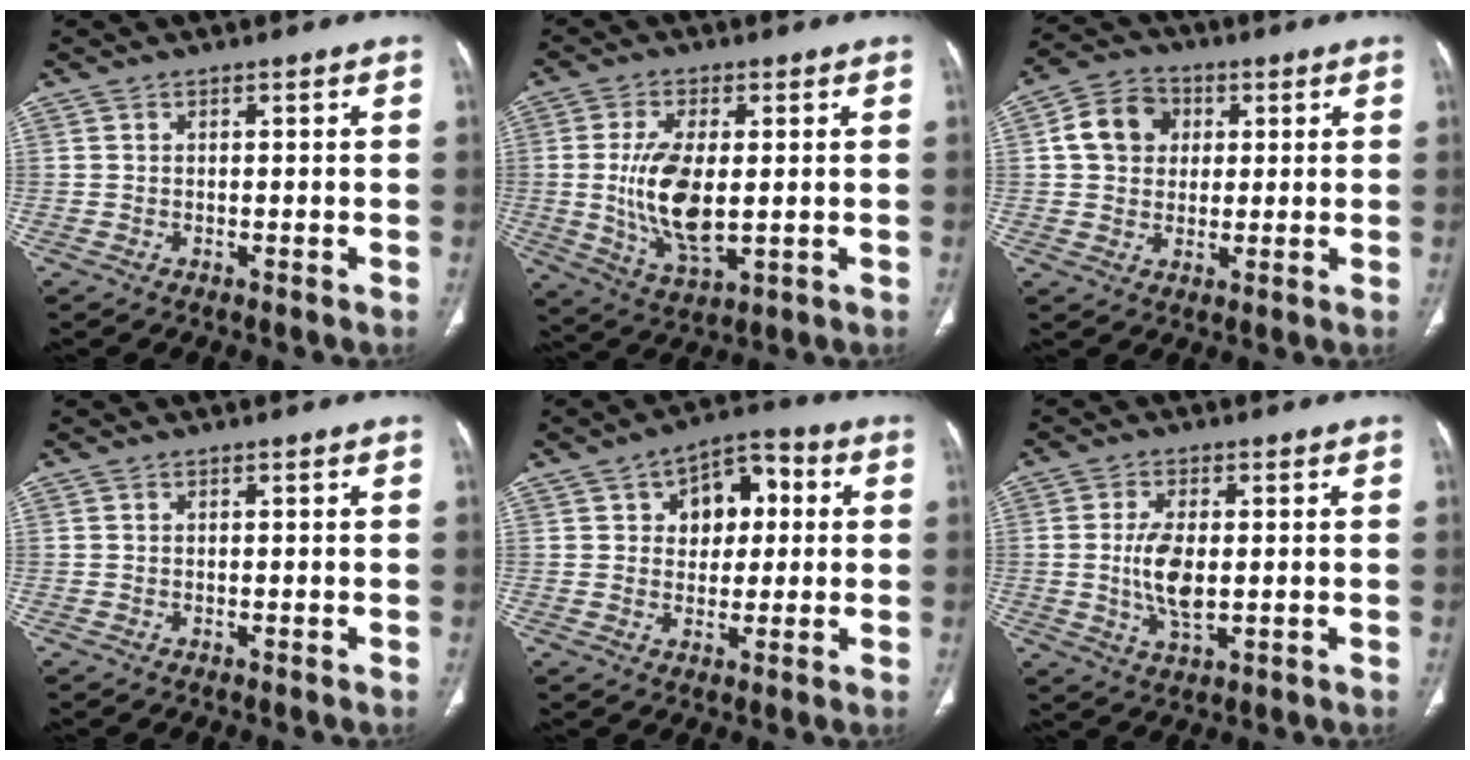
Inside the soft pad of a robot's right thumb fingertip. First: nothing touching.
{"total": 12.3, "force": [0.0, 5.7, 10.9], "torque": [-0.215, -0.017, 0.010]}
{"total": 9.0, "force": [1.9, 7.5, 4.6], "torque": [-0.060, 0.006, 0.024]}
{"total": 0.0}
{"total": 10.1, "force": [2.5, 6.7, 7.1], "torque": [-0.063, 0.014, 0.033]}
{"total": 7.6, "force": [0.0, 3.6, 6.7], "torque": [-0.135, -0.009, 0.002]}